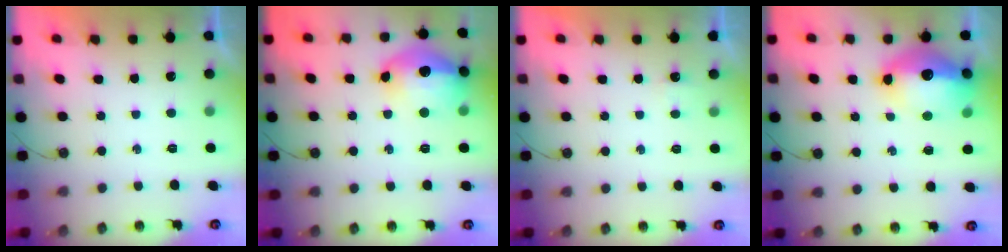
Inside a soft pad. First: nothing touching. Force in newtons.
{"total": 18.8, "press": 18.8, "slide": 1.1}
{"total": 7.5, "press": 1.8, "slide": 7.3}
{"total": 21.4, "press": 17.2, "slide": 12.7}